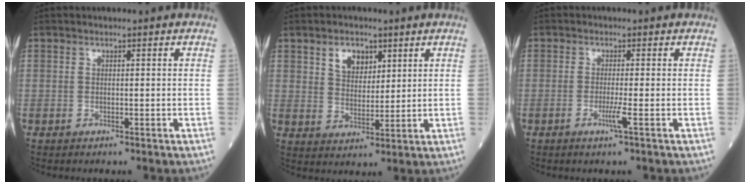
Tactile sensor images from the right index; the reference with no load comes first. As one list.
[{"total": 5.1, "force": [2.7, 3.2, 3.0], "torque": [-0.053, 0.007, 0.052]}, {"total": 2.2, "force": [-0.8, -0.4, 2.0], "torque": [-0.043, -0.006, -0.017]}]